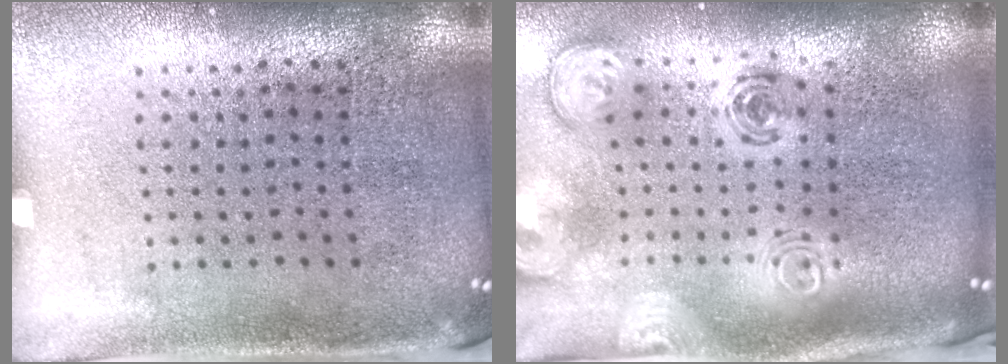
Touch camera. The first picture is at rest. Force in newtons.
{"total": 2.9, "press": 2.0, "slide": 2.1}